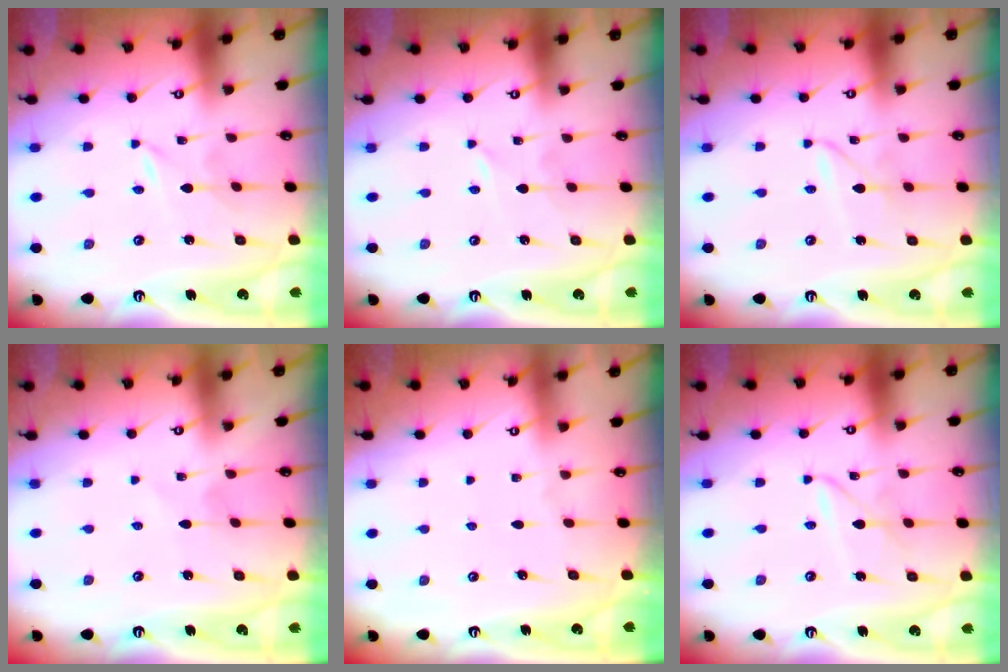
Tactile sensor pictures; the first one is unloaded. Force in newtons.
{"total": 0.0}
{"total": 2.1, "press": 2.1, "slide": 0.2}
{"total": 2.2, "press": 2.2, "slide": 0.2}
{"total": 0.0}
{"total": 2.3, "press": 2.3, "slide": 0.2}